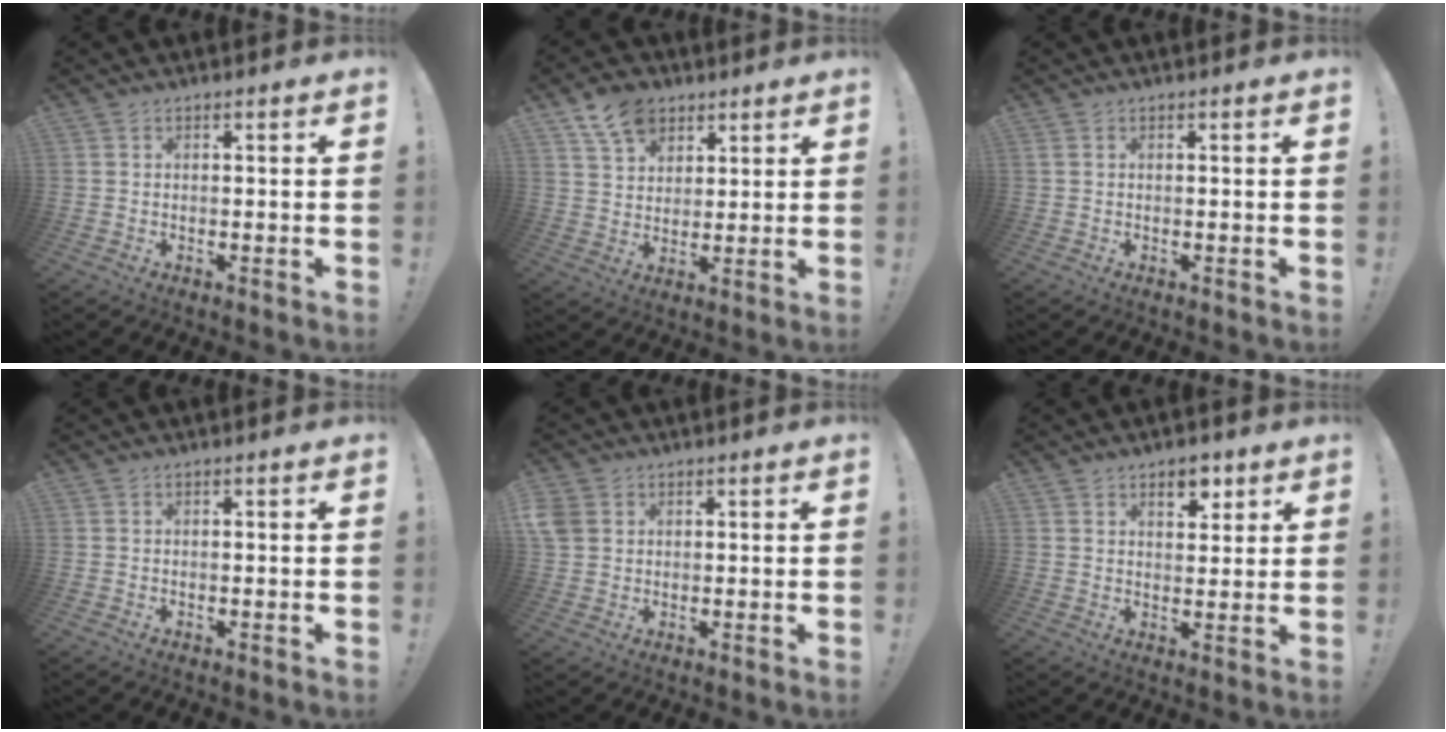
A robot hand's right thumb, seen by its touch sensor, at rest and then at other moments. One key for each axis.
{"total": 10.3, "fx": 6.4, "fy": 7.1, "fz": 4.0, "tx": -0.058, "ty": -0.030, "tz": 0.121}
{"total": 0.0}
{"total": 0.0}
{"total": 4.7, "fx": 1.8, "fy": 3.8, "fz": 2.0, "tx": -0.044, "ty": 0.002, "tz": 0.037}
{"total": 6.2, "fx": 3.7, "fy": 3.7, "fz": 3.3, "tx": -0.022, "ty": -0.018, "tz": 0.060}